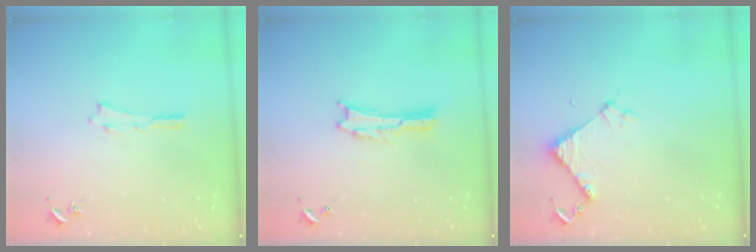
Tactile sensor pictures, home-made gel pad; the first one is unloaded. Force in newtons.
{"total": 0.0}
{"total": 3.9, "press": 3.9, "slide": 0.3}